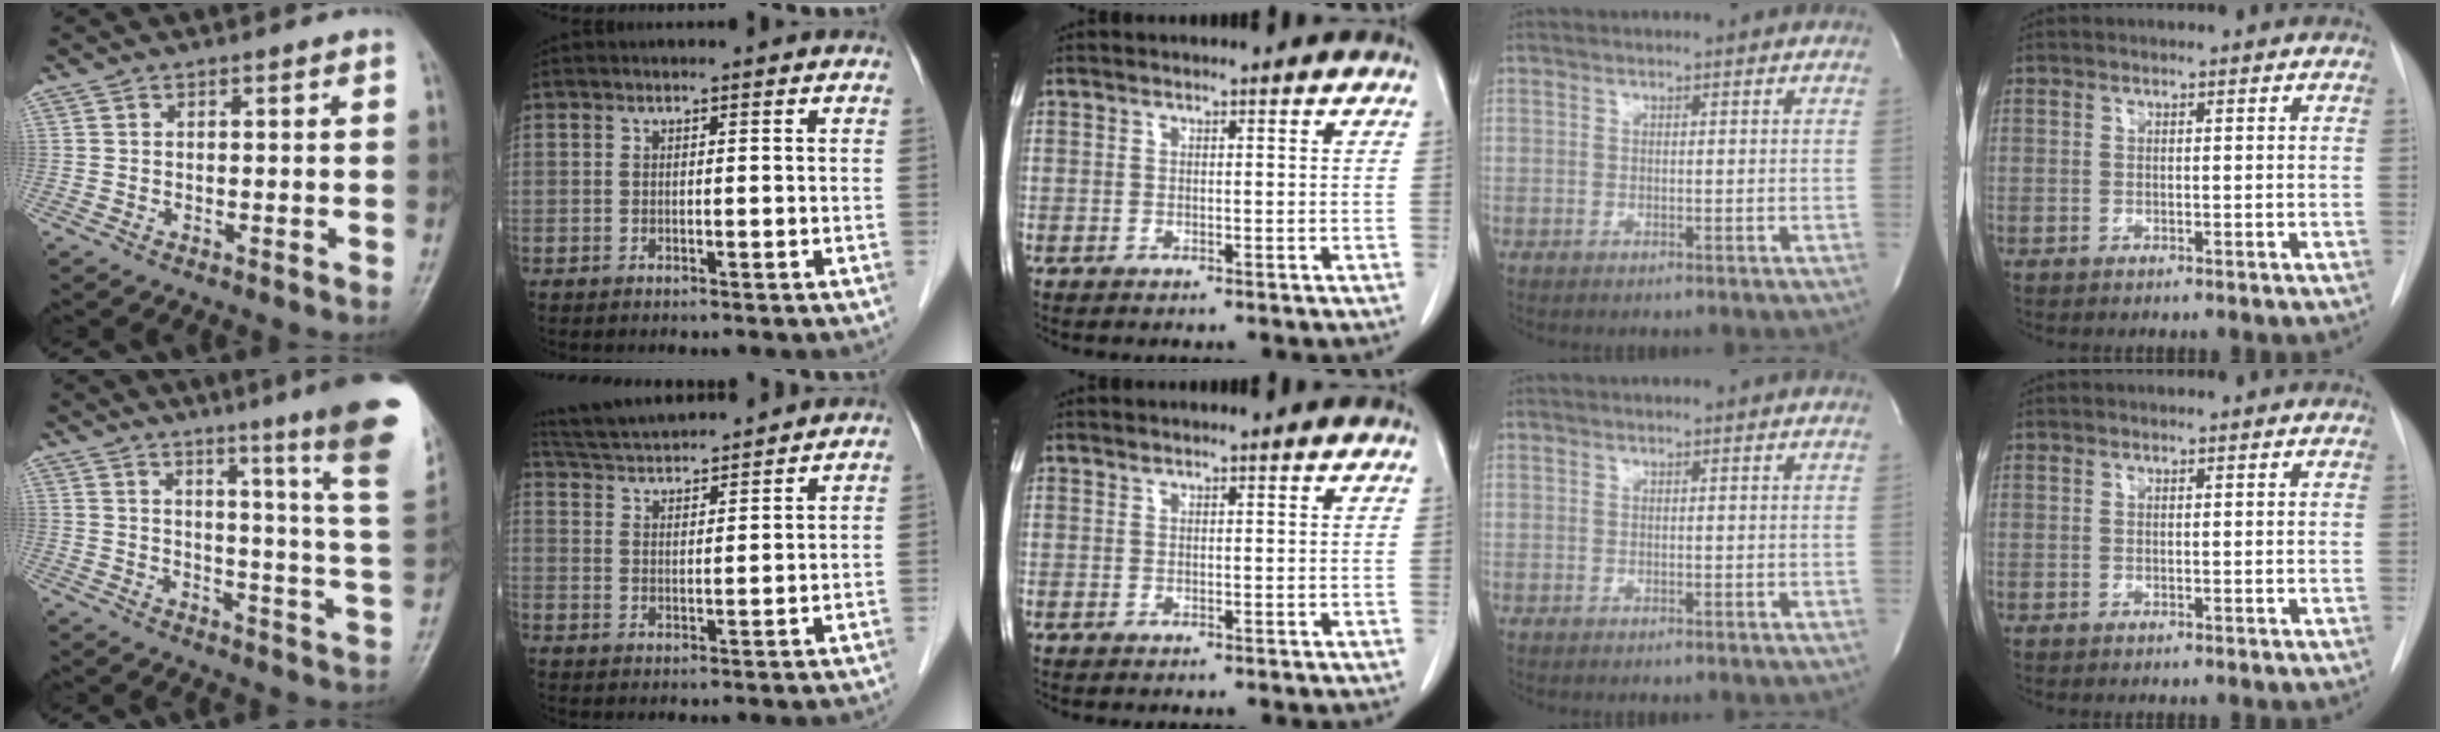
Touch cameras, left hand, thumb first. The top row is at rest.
{"thumb": {"total": 20.9, "force": [13.8, -0.3, 15.7], "torque": [-0.189, -0.100, 0.165]}, "index": {"total": 11.2, "force": [10.5, 0.3, 3.8], "torque": [-0.081, 0.023, 0.173]}}